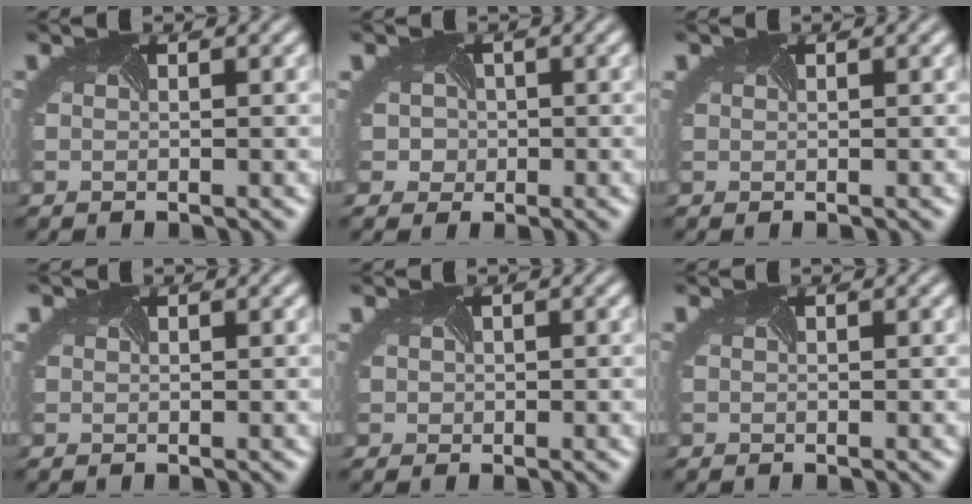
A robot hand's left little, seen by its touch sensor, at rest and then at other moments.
{"total": 3.4, "force": [0.2, 3.3, 0.6], "torque": [-0.007, 0.017, -0.020]}
{"total": 0.6, "force": [0.3, 0.5, 0.2], "torque": [-0.002, 0.006, -0.003]}
{"total": 1.3, "force": [0.7, 1.0, 0.6], "torque": [-0.003, 0.013, -0.003]}
{"total": 1.1, "force": [0.3, 0.9, -0.5], "torque": [0.011, 0.005, 0.000]}
{"total": 0.0}